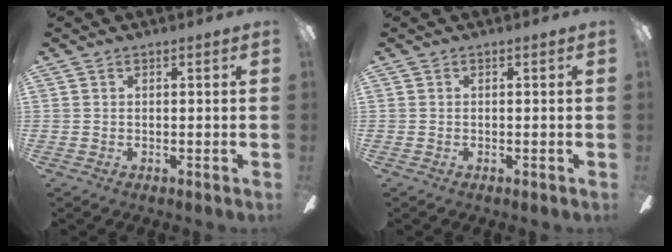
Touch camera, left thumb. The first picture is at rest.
{"total": 0.0}